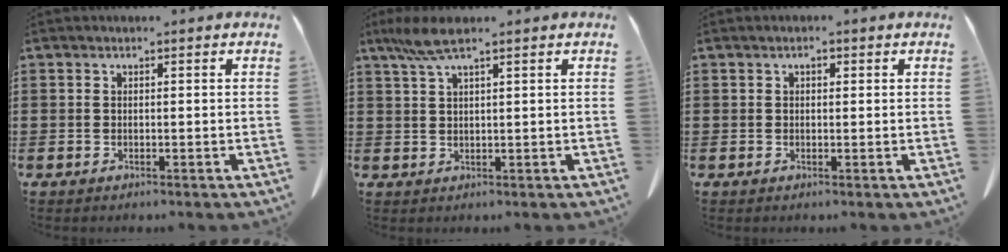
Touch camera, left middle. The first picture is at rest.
{"total": 4.5, "force": [2.8, 0.6, 3.4], "torque": [-0.081, -0.002, 0.048]}
{"total": 0.9, "force": [0.3, 0.5, 0.6], "torque": [-0.014, 0.005, 0.006]}